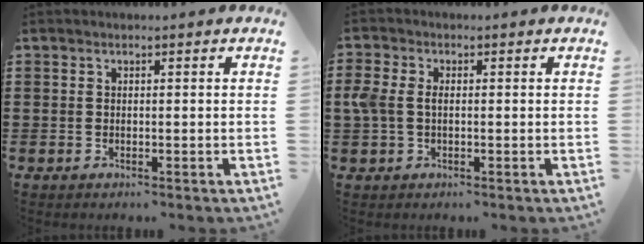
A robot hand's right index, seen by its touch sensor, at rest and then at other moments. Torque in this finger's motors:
{"motor_torque": [0.66, -0.30, 0.27, 0.11]}